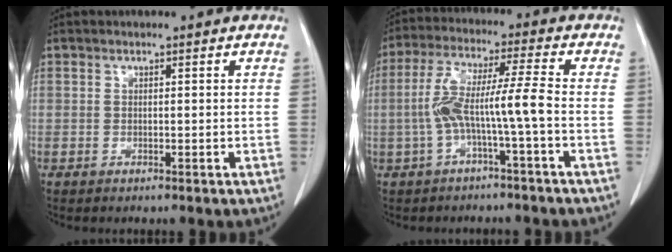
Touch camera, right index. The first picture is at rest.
{"total": 8.0, "force": [-2.0, -0.7, 7.7], "torque": [-0.158, 0.029, -0.033]}